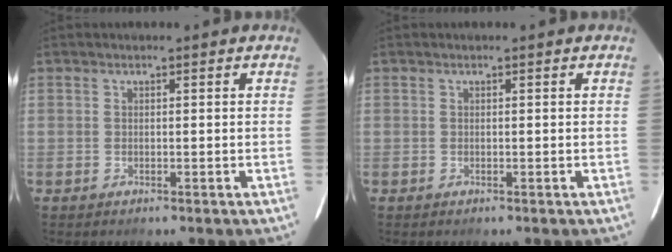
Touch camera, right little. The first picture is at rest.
{"total": 0.0}